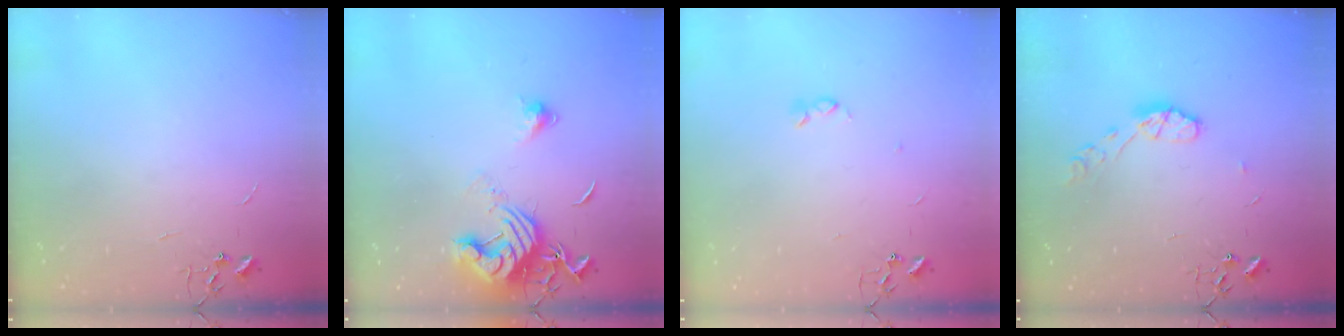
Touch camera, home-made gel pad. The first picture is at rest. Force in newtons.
{"total": 12.9, "press": 12.8, "slide": 1.6}
{"total": 2.8, "press": 2.7, "slide": 0.5}
{"total": 7.5, "press": 7.5, "slide": 0.5}